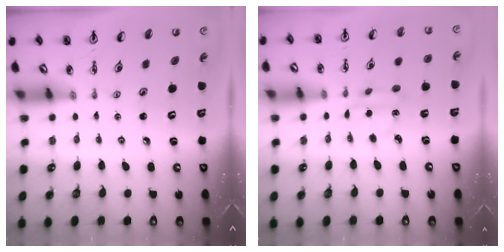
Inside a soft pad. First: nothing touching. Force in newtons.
{"total": 3.2, "press": 3.2, "slide": 0.4}